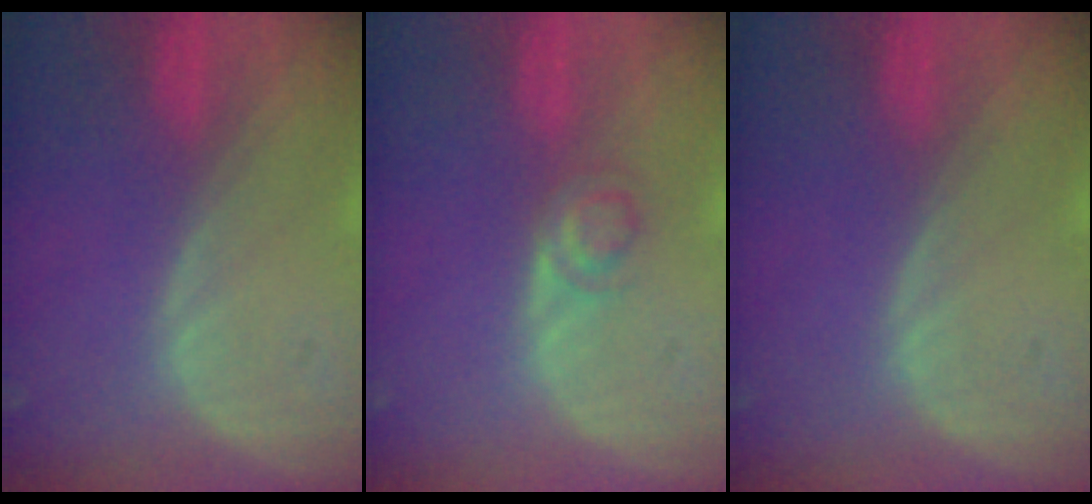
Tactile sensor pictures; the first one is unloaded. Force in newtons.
{"total": 2.7, "press": 2.7, "slide": 0.2}
{"total": 0.0}